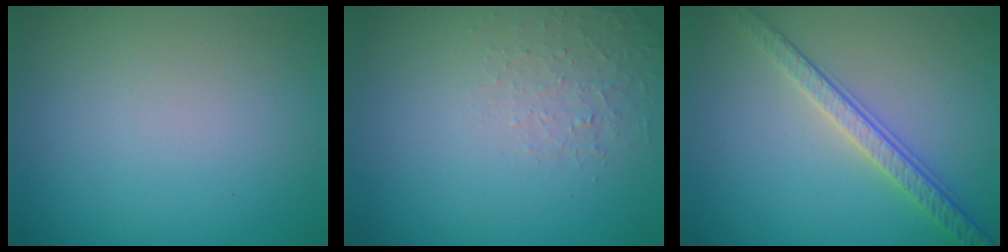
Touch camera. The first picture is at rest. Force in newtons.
{"total": 1.3, "press": 0.4, "slide": 1.2}
{"total": 3.6, "press": 3.3, "slide": 1.6}